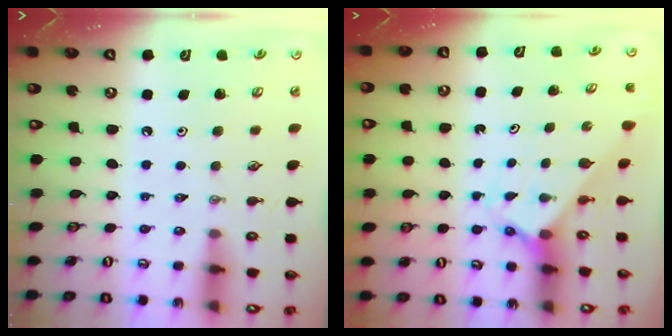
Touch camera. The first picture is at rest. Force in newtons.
{"total": 2.2, "press": 2.2, "slide": 0.2}